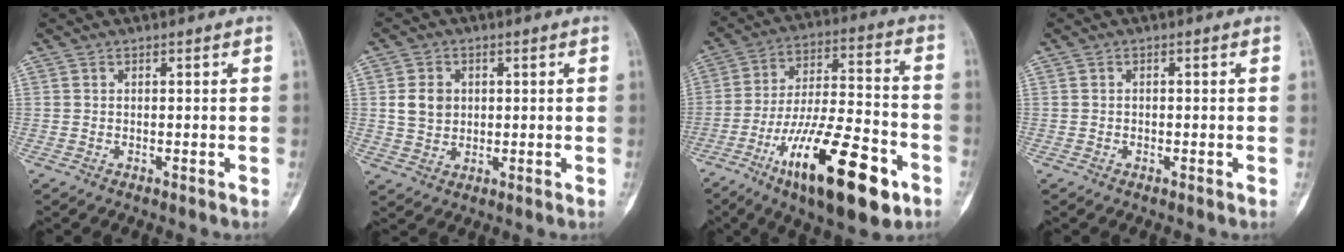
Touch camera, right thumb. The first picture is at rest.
{"total": 5.3, "force": [0.9, 4.3, 2.8], "torque": [-0.034, -0.004, 0.021]}
{"total": 23.4, "force": [-11.2, 7.6, 19.1], "torque": [-0.311, 0.054, -0.181]}
{"total": 0.5, "force": [-0.2, 0.4, 0.2], "torque": [-0.001, 0.002, -0.005]}